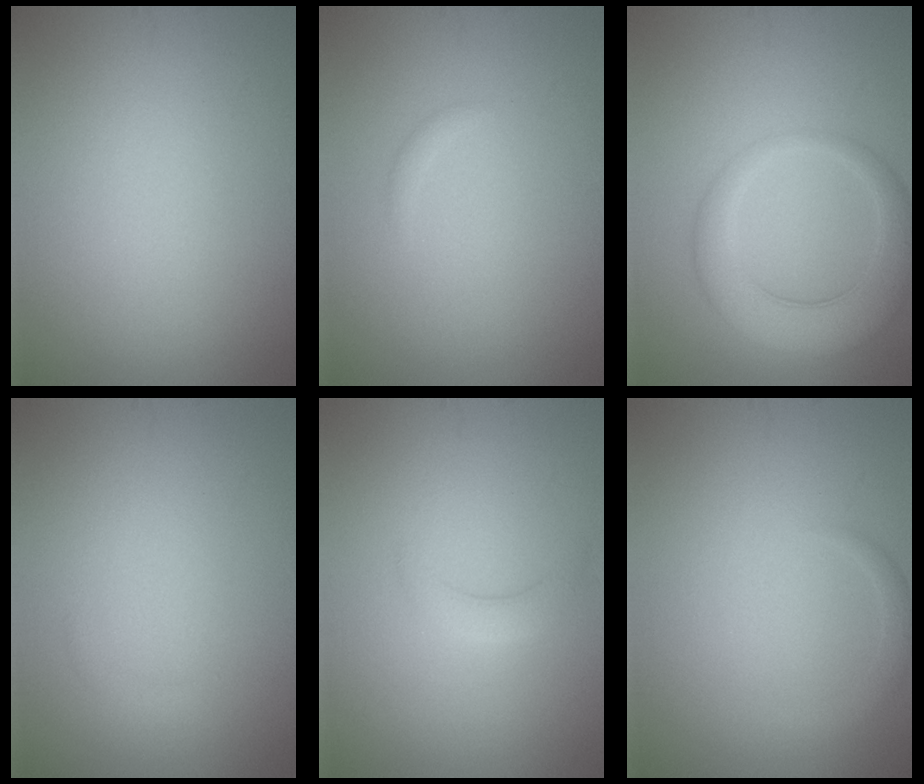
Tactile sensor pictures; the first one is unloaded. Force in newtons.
{"total": 0.6, "press": 0.6, "slide": 0.0}
{"total": 5.4, "press": 5.4, "slide": 0.2}
{"total": 0.6, "press": 0.6, "slide": 0.0}
{"total": 1.6, "press": 1.6, "slide": 0.1}
{"total": 1.2, "press": 1.2, "slide": 0.1}